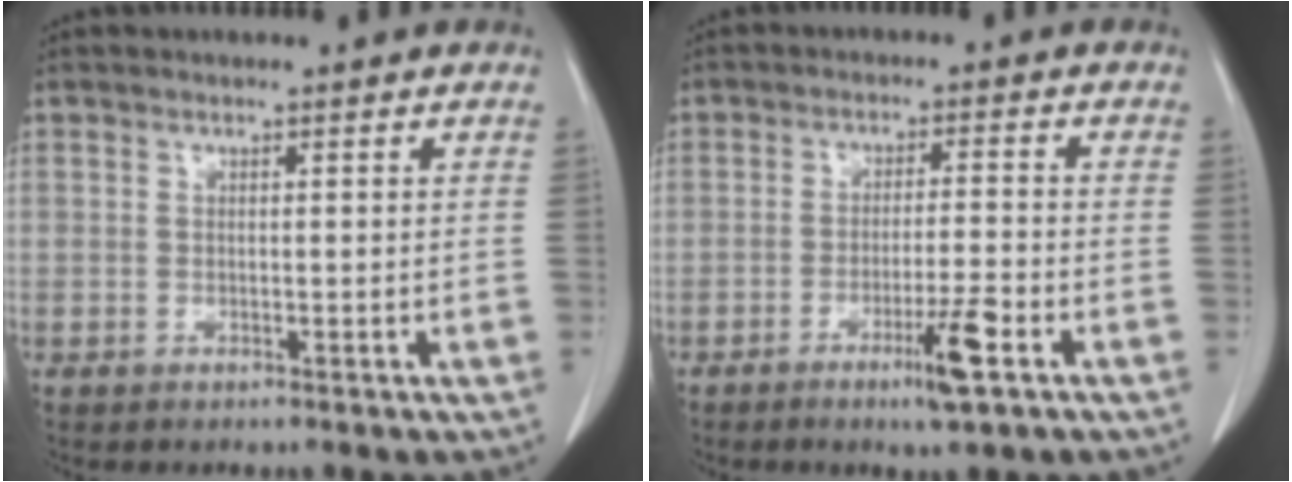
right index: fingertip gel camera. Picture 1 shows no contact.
{"total": 6.1, "force": [-3.1, 0.0, 5.2], "torque": [-0.086, -0.009, -0.052]}